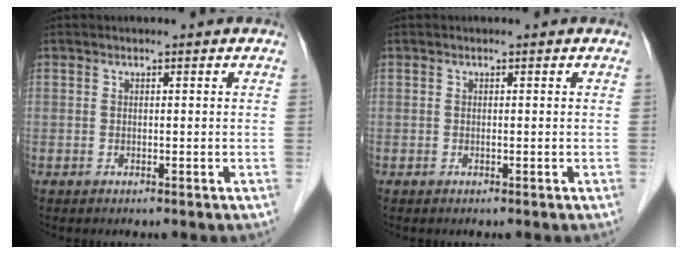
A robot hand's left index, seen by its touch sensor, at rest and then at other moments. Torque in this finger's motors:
{"motor_torque": [-0.17, 0.01, -0.04, -0.01]}